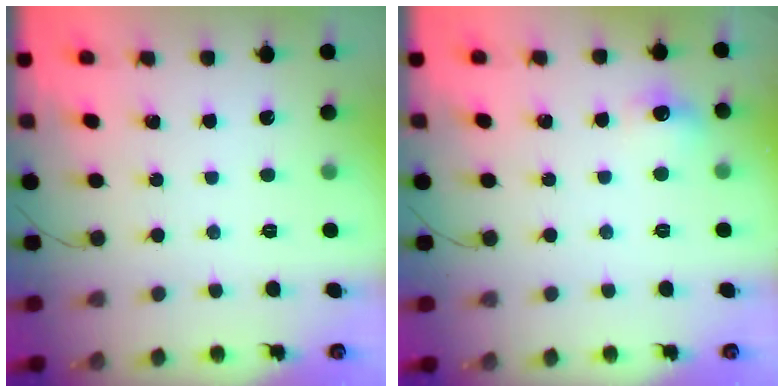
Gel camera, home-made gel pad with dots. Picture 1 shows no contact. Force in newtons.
{"total": 7.1, "press": 7.0, "slide": 1.6}